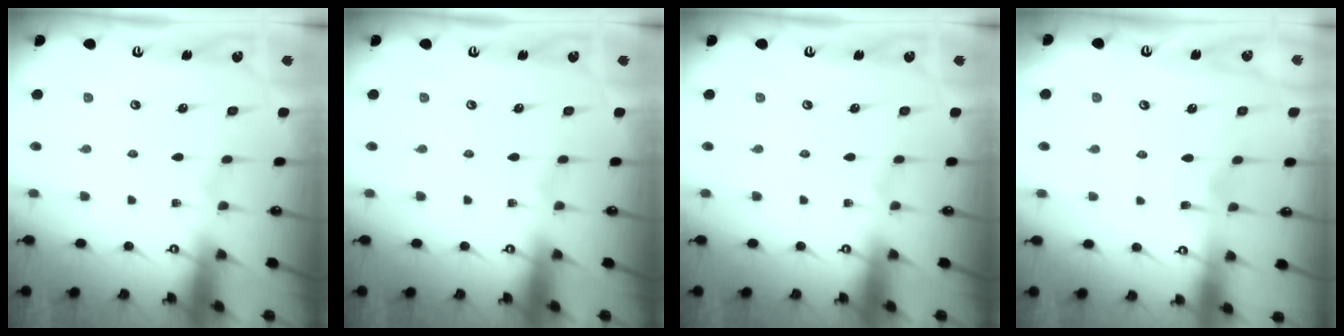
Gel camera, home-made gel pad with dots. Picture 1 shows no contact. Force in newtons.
{"total": 0.0}
{"total": 0.0}
{"total": 7.0, "press": 7.0, "slide": 0.5}